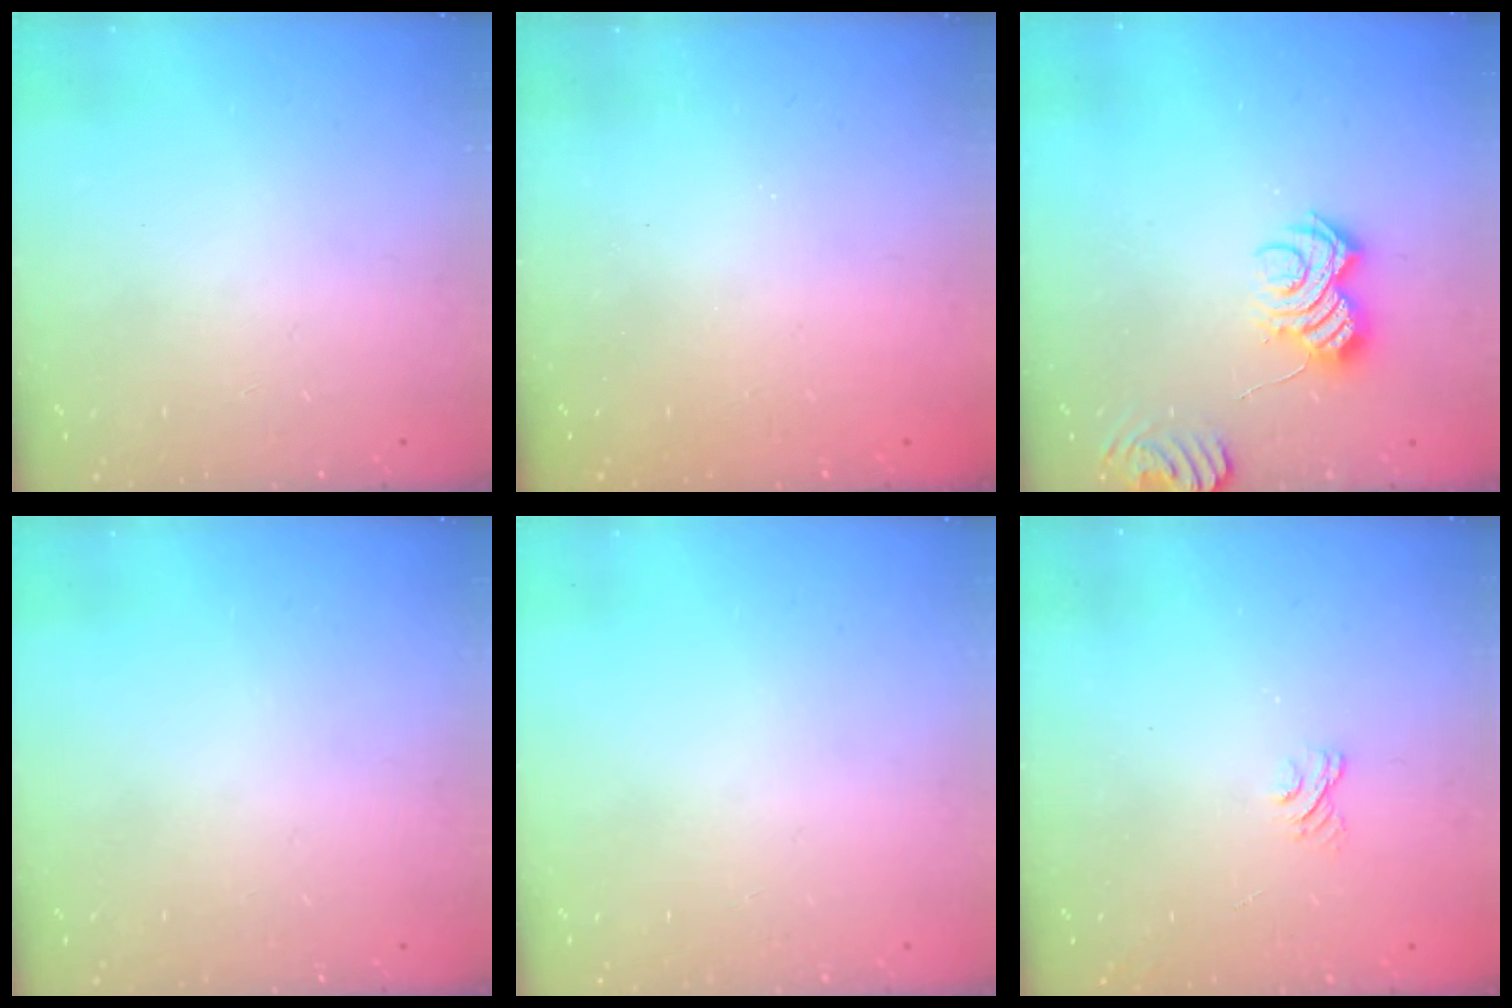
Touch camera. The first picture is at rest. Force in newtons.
{"total": 2.4, "press": 2.3, "slide": 0.8}
{"total": 7.3, "press": 7.2, "slide": 0.6}
{"total": 0.0}
{"total": 0.0}
{"total": 2.9, "press": 2.6, "slide": 1.2}